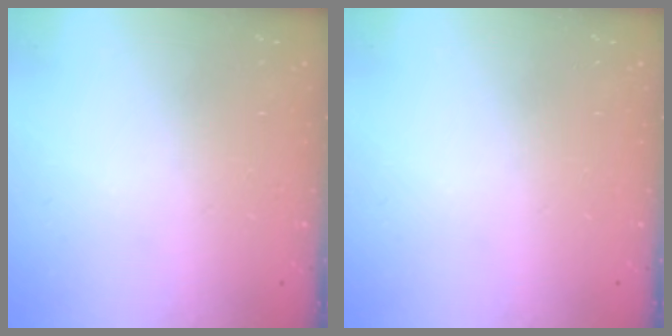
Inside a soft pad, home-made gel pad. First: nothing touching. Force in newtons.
{"total": 0.0}